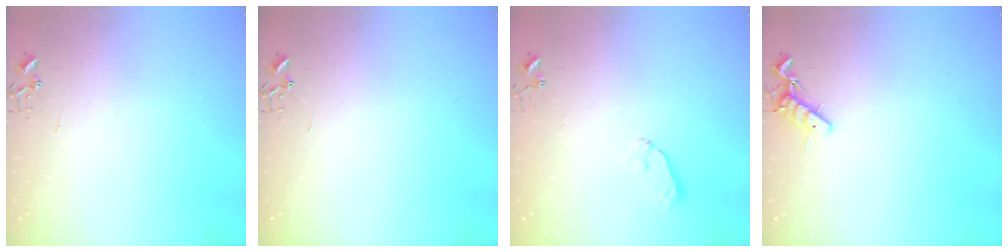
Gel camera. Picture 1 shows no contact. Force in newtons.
{"total": 0.0}
{"total": 3.7, "press": 3.6, "slide": 0.5}
{"total": 8.6, "press": 8.5, "slide": 1.3}